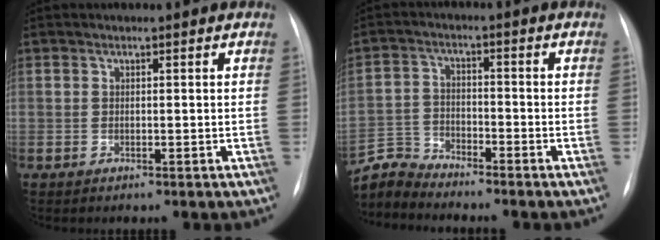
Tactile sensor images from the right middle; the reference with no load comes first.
{"total": 5.8, "force": [-5.7, -0.1, -1.0], "torque": [0.010, 0.001, -0.111]}